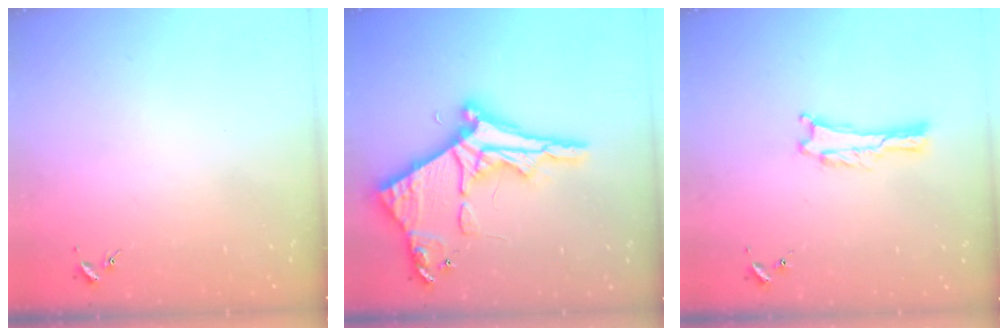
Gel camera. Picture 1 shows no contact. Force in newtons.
{"total": 10.0, "press": 10.0, "slide": 0.8}
{"total": 0.5, "press": 0.5, "slide": 0.1}